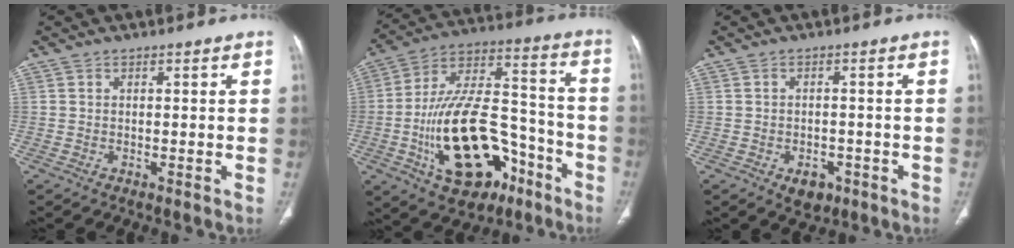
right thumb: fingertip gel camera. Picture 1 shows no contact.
{"total": 25.0, "force": [-9.6, 13.7, 18.5], "torque": [-0.314, 0.068, -0.143]}
{"total": 4.2, "force": [-2.0, 2.9, 2.3], "torque": [-0.019, 0.007, -0.018]}